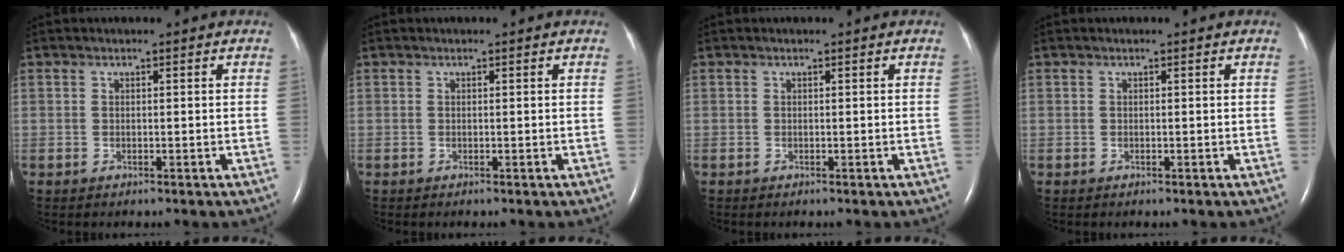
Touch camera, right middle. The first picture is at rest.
{"total": 0.0}
{"total": 0.0}
{"total": 0.0}